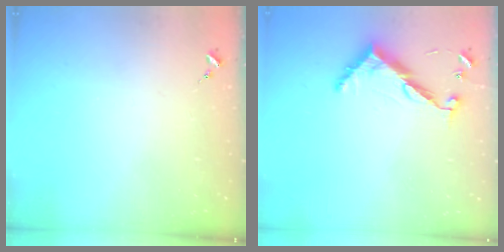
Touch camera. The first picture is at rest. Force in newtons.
{"total": 9.3, "press": 9.3, "slide": 0.3}